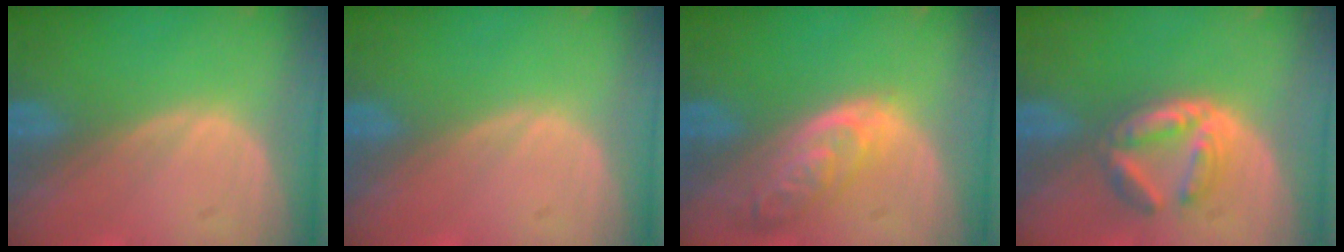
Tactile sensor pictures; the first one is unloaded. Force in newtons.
{"total": 0.0}
{"total": 6.3, "press": 5.6, "slide": 2.8}
{"total": 5.8, "press": 5.3, "slide": 2.4}